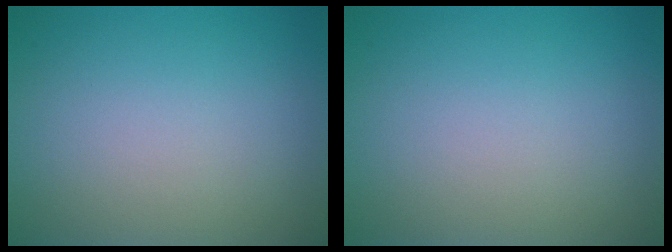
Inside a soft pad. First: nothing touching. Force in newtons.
{"total": 0.0}